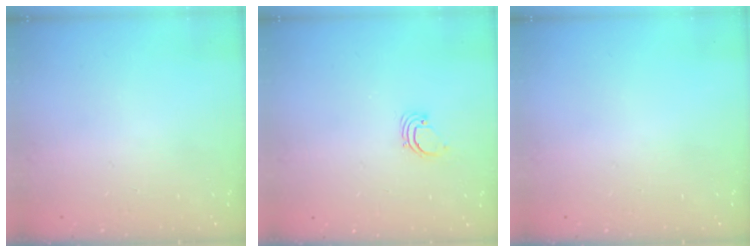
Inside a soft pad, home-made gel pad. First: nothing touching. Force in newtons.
{"total": 1.7, "press": 1.7, "slide": 0.1}
{"total": 0.0}